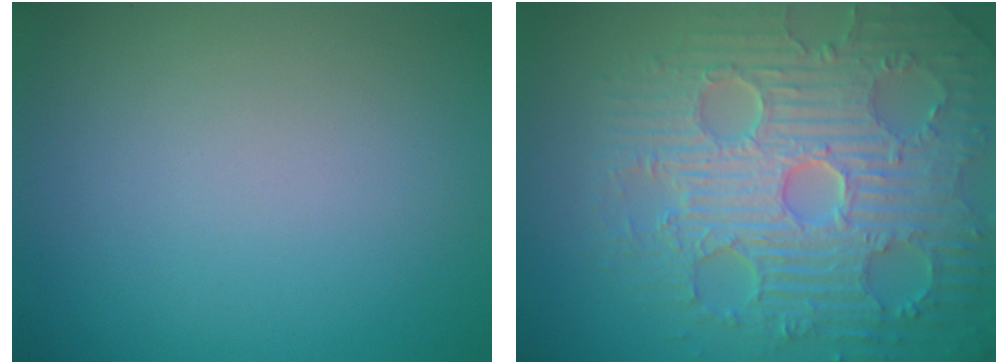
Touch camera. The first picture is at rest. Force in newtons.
{"total": 9.4, "press": 6.9, "slide": 6.4}